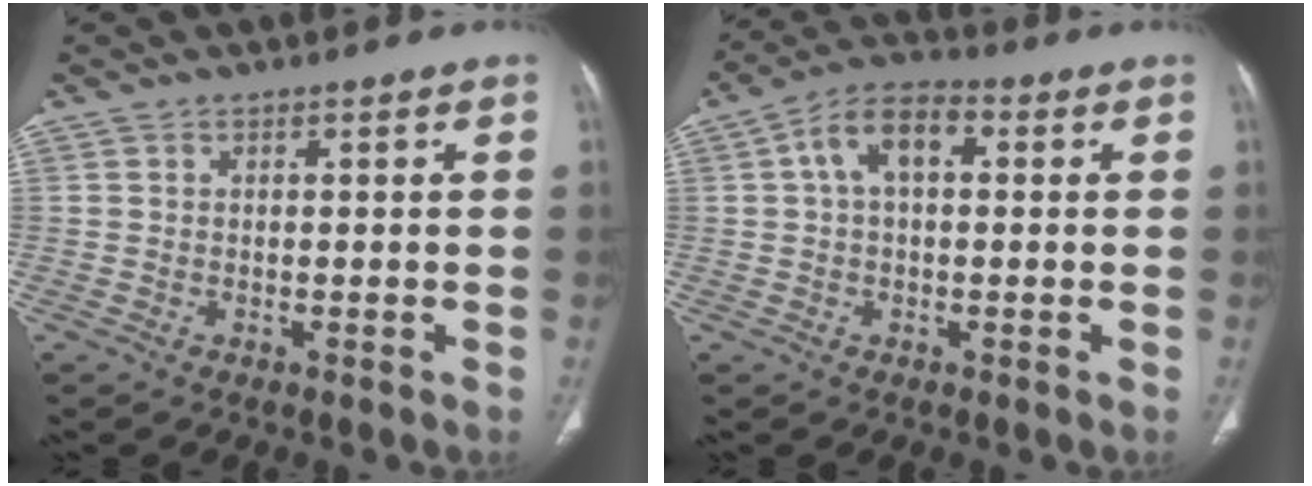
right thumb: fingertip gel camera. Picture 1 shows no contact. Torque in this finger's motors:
{"motor_torque": [1.27, 1.16, 0.52, -0.42, 0.05]}